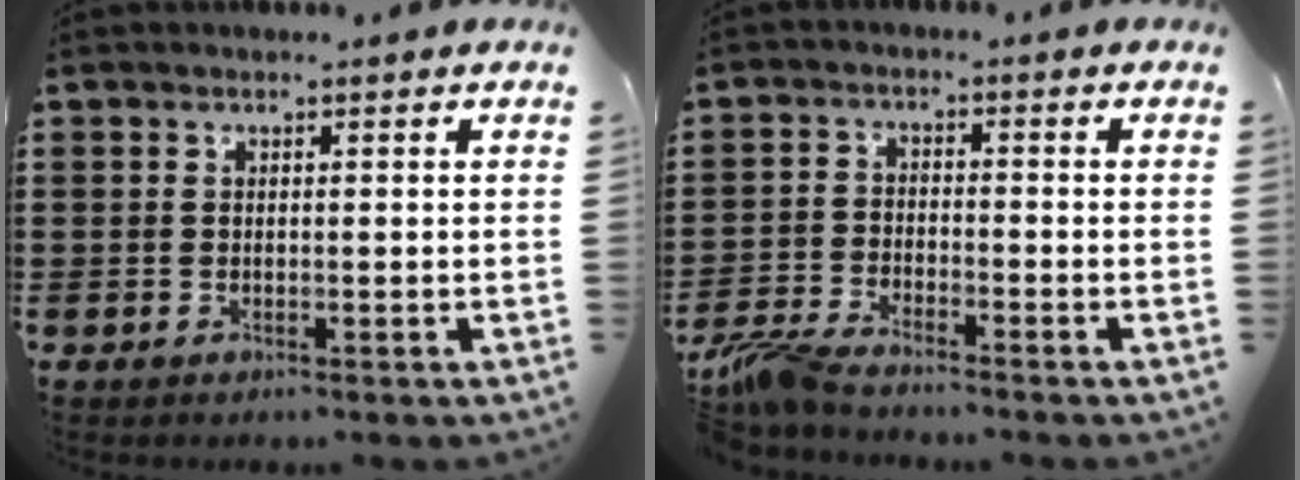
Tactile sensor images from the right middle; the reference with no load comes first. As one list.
[{"total": 4.3, "force": [-3.9, 0.2, 1.9], "torque": [-0.060, -0.012, -0.082]}]